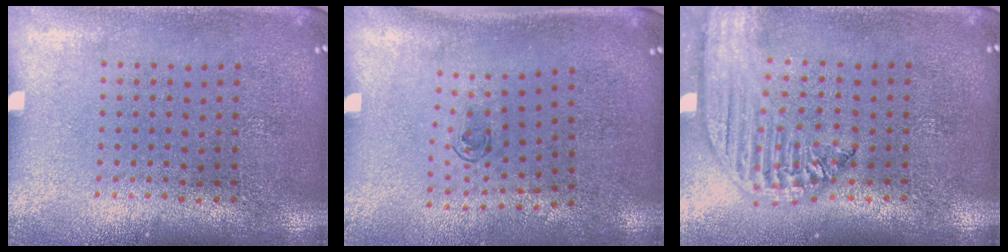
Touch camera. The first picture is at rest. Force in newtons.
{"total": 0.6, "press": 0.3, "slide": 0.6}
{"total": 2.6, "press": 2.1, "slide": 1.4}